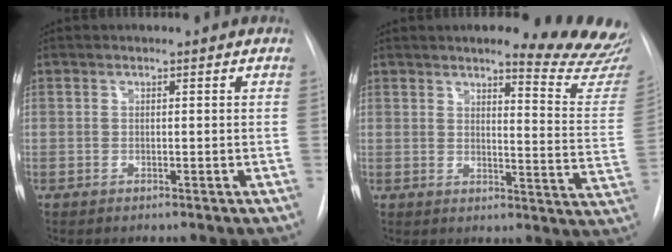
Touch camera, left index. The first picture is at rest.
{"total": 14.3, "force": [13.2, 1.0, 5.2], "torque": [-0.044, -0.102, 0.131]}